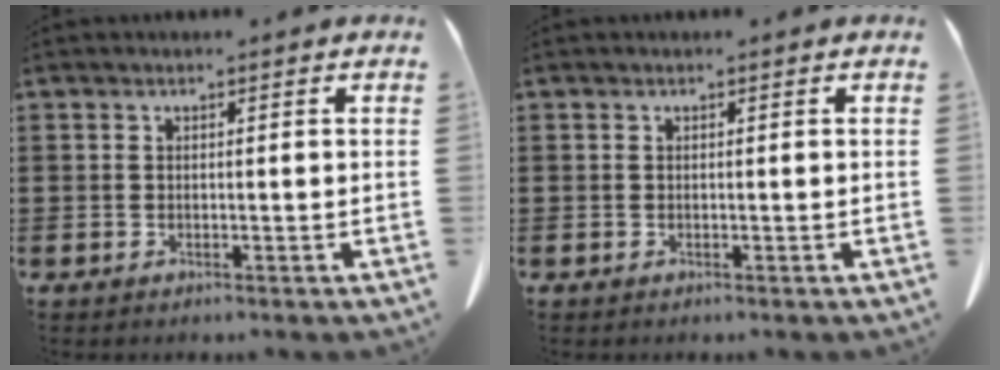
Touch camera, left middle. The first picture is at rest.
{"total": 0.0}